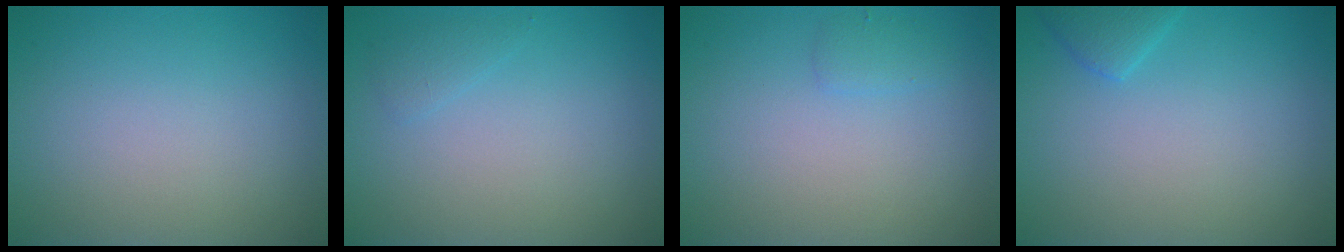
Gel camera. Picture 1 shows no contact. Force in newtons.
{"total": 0.9, "press": 0.9, "slide": 0.1}
{"total": 1.0, "press": 0.9, "slide": 0.1}
{"total": 1.6, "press": 1.6, "slide": 0.2}